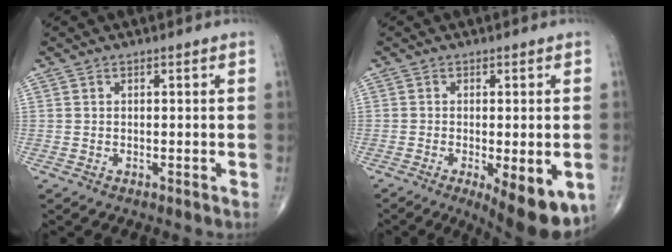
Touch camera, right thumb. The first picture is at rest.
{"total": 11.9, "force": [-4.8, 4.1, 10.1], "torque": [-0.121, -0.012, -0.060]}